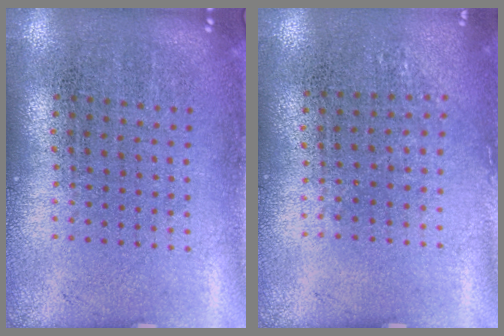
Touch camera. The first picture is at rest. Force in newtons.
{"total": 0.8, "press": 0.7, "slide": 0.4}